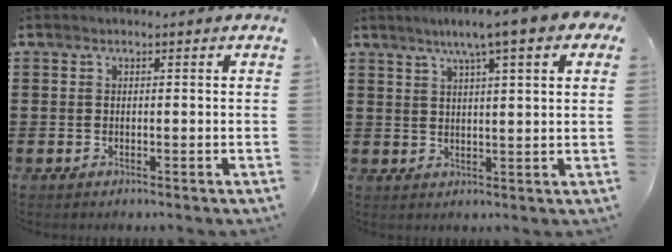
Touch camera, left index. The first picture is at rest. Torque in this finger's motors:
{"motor_torque": [2.14, 0.00, 0.53, 0.21]}